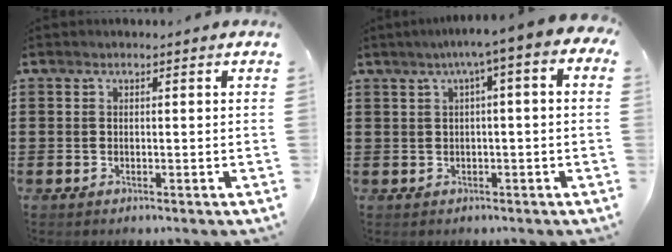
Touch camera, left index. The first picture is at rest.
{"total": 4.0, "force": [0.6, 0.1, 4.0], "torque": [-0.077, -0.002, 0.003]}